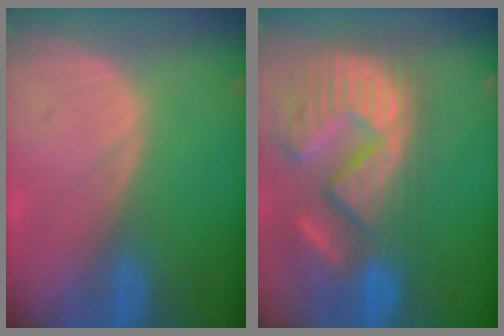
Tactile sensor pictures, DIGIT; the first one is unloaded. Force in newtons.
{"total": 15.4, "press": 12.6, "slide": 8.8}